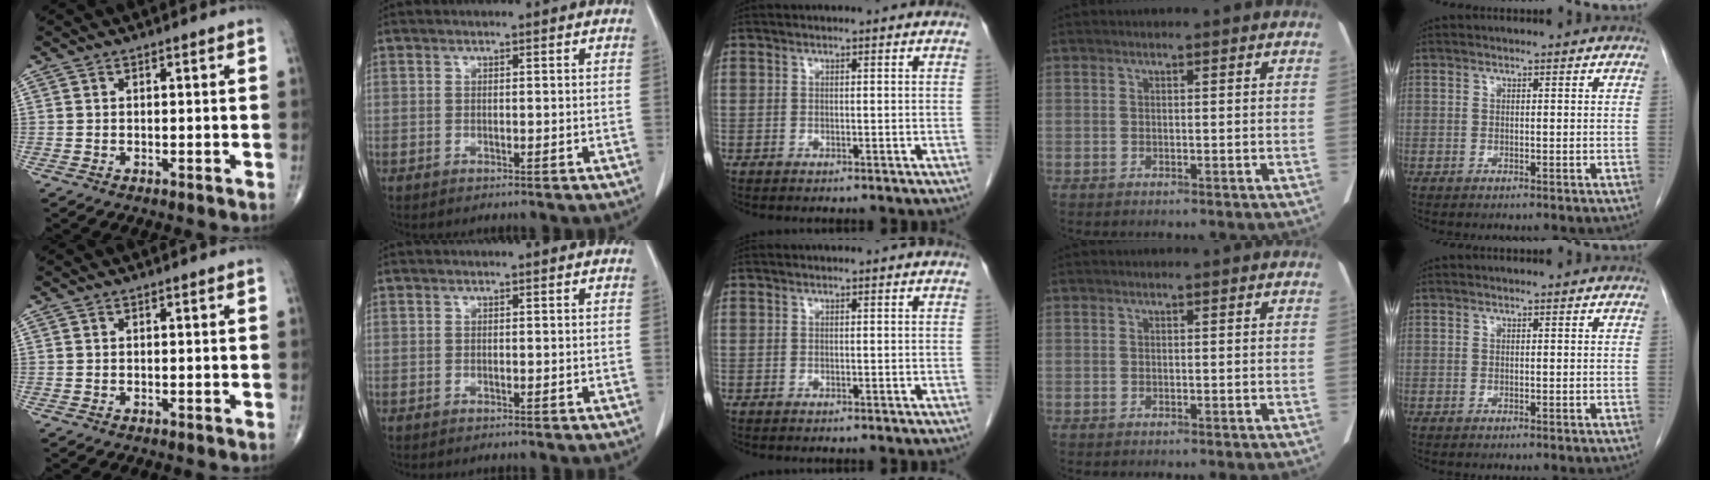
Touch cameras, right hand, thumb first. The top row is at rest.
{}